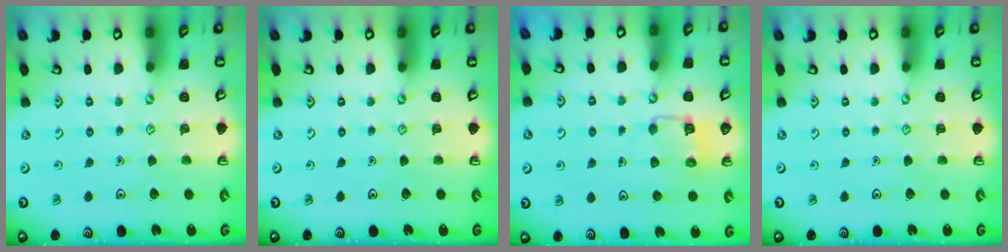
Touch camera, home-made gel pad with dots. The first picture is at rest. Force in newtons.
{"total": 0.0}
{"total": 5.5, "press": 5.5, "slide": 0.3}
{"total": 0.0}